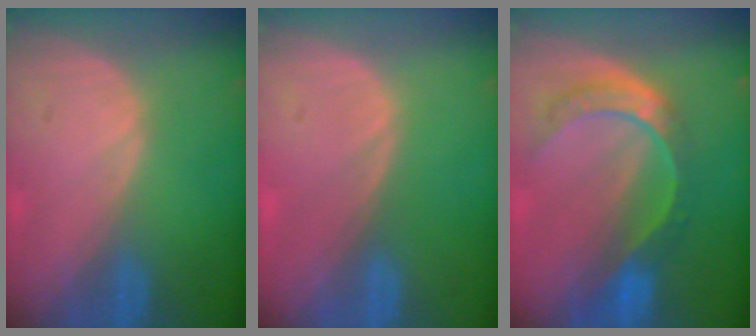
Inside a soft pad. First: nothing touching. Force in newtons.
{"total": 0.6, "press": 0.1, "slide": 0.6}
{"total": 8.3, "press": 6.9, "slide": 4.6}